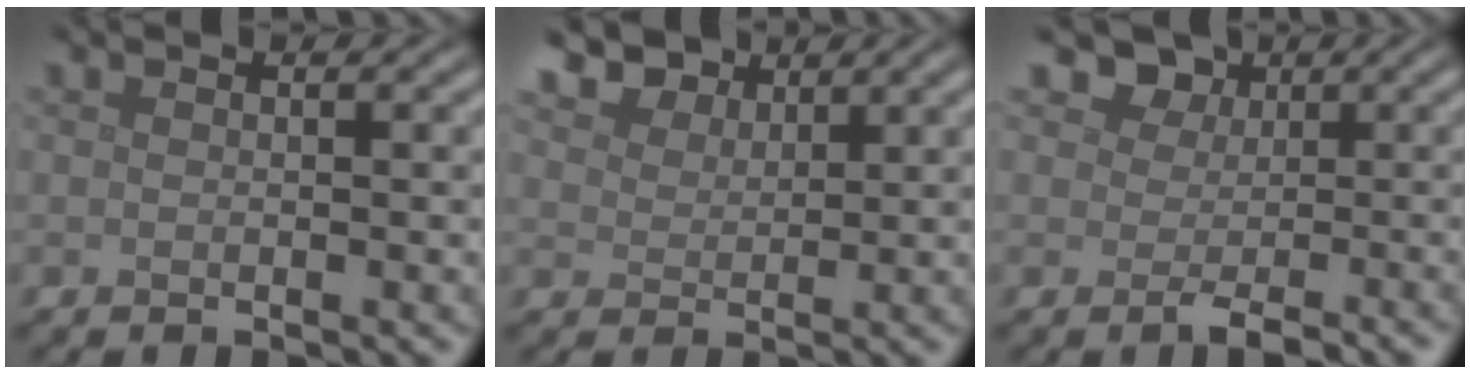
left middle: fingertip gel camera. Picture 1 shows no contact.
{"total": 4.8, "force": [4.0, 2.3, 1.5], "torque": [-0.049, -0.009, 0.079]}
{"total": 3.0, "force": [0.6, 2.4, 1.7], "torque": [-0.017, -0.004, 0.002]}